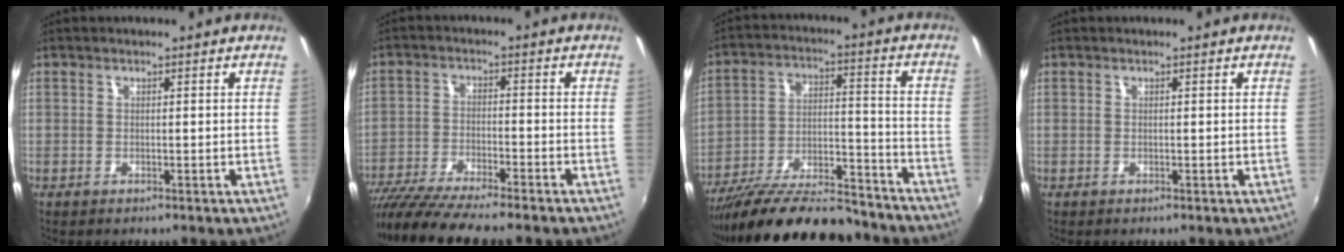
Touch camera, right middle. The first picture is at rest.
{"total": 12.8, "force": [-10.9, 0.8, 6.6], "torque": [-0.141, -0.039, -0.191]}
{"total": 22.1, "force": [-18.6, 5.3, 10.8], "torque": [-0.194, -0.025, -0.276]}
{"total": 0.0}